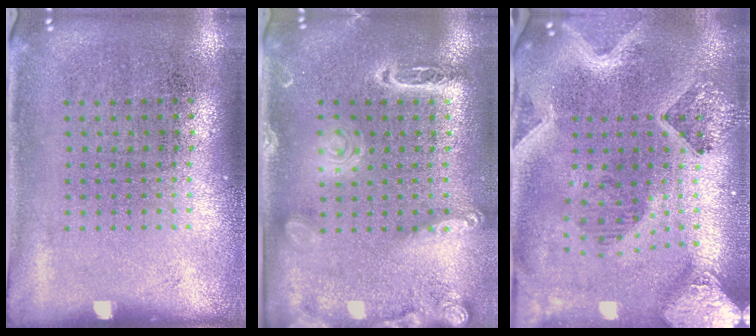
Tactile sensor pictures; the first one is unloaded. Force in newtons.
{"total": 2.1, "press": 1.9, "slide": 0.9}
{"total": 4.1, "press": 3.2, "slide": 2.6}